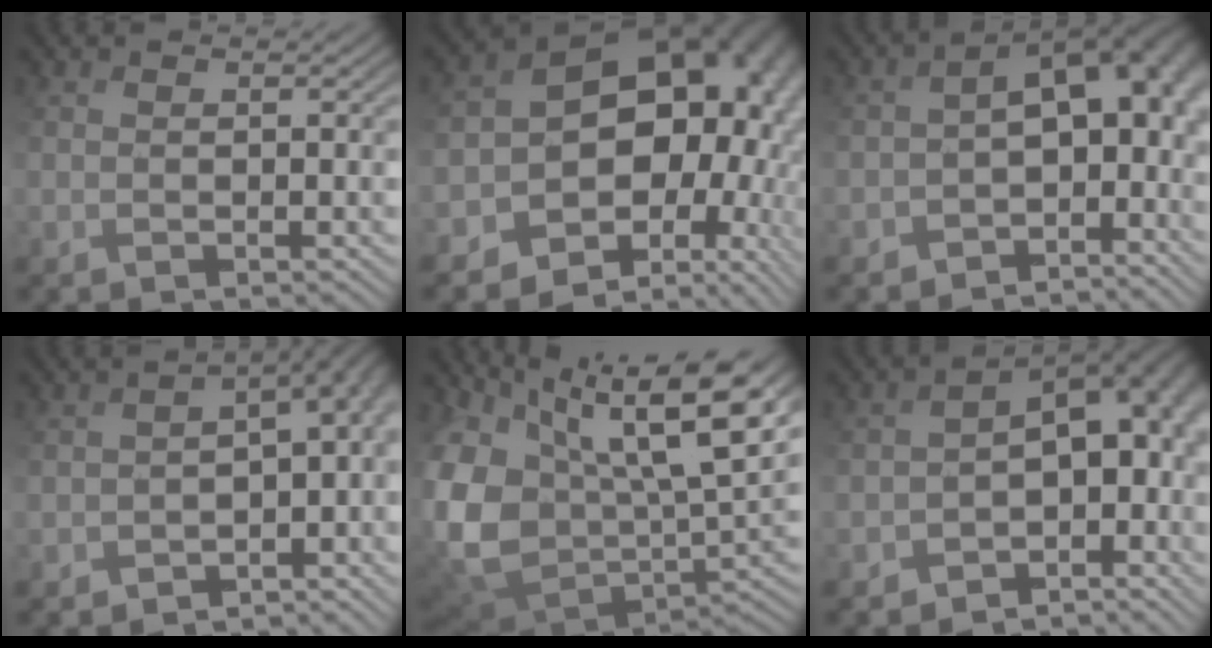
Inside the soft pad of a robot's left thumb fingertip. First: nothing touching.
{"total": 18.0, "force": [-1.0, 13.4, 12.0], "torque": [-0.149, -0.027, 0.016]}
{"total": 10.7, "force": [-3.1, 6.4, 8.1], "torque": [-0.106, -0.014, -0.035]}
{"total": 8.5, "force": [-3.5, 5.2, 5.7], "torque": [-0.078, -0.033, -0.036]}
{"total": 18.6, "force": [2.3, 12.2, 13.8], "torque": [-0.258, -0.017, 0.076]}
{"total": 12.3, "force": [-3.6, 7.2, 9.3], "torque": [-0.136, -0.024, -0.022]}